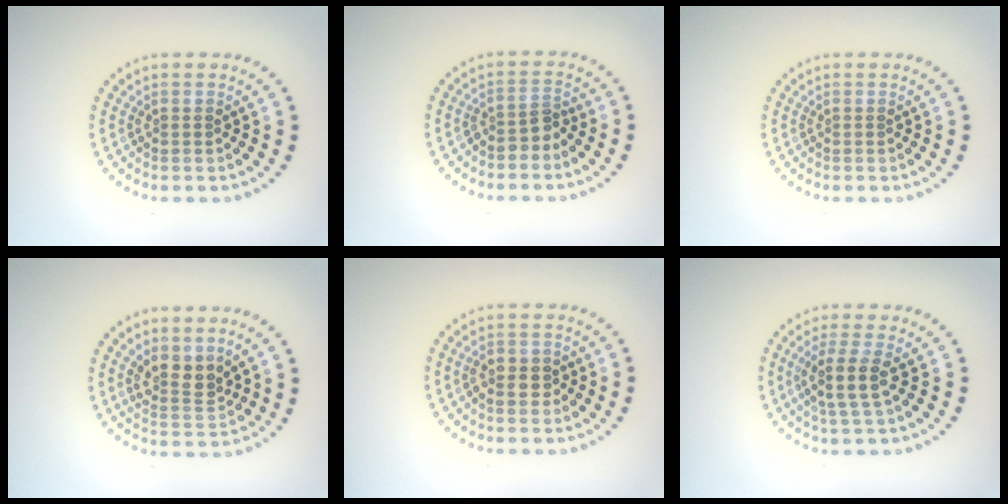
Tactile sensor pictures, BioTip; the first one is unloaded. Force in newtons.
{"total": 1.9, "press": 1.4, "slide": 1.3}
{"total": 0.0}
{"total": 2.8, "press": 2.4, "slide": 1.3}
{"total": 1.6, "press": 1.6, "slide": 0.5}
{"total": 3.1, "press": 2.5, "slide": 1.7}